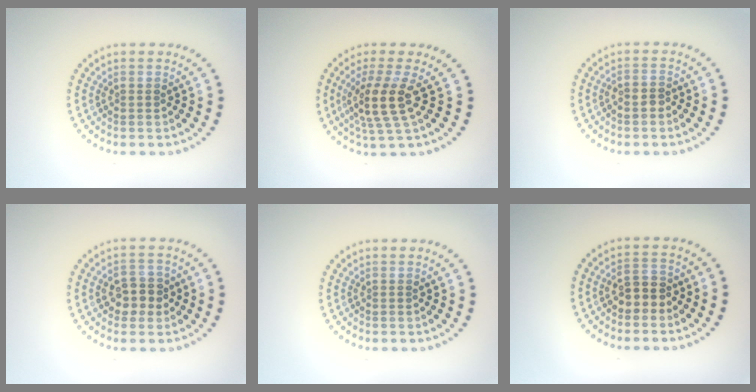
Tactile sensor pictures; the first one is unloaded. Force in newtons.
{"total": 3.8, "press": 2.9, "slide": 2.5}
{"total": 1.1, "press": 0.9, "slide": 0.7}
{"total": 2.8, "press": 2.8, "slide": 0.4}
{"total": 0.0}
{"total": 2.4, "press": 2.4, "slide": 0.7}